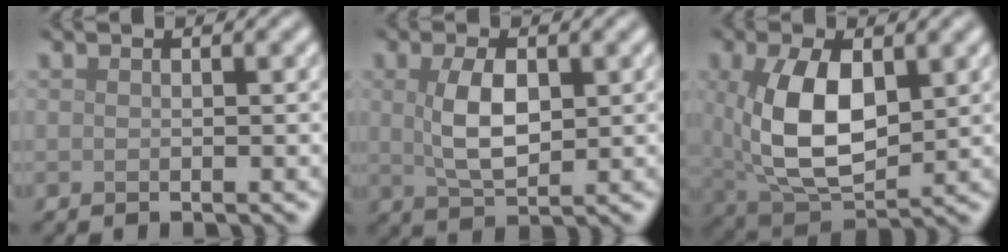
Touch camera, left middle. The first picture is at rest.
{"total": 4.3, "force": [0.7, 2.2, 3.6], "torque": [-0.080, -0.001, 0.017]}
{"total": 9.0, "force": [1.3, 4.9, 7.4], "torque": [-0.160, -0.006, 0.029]}